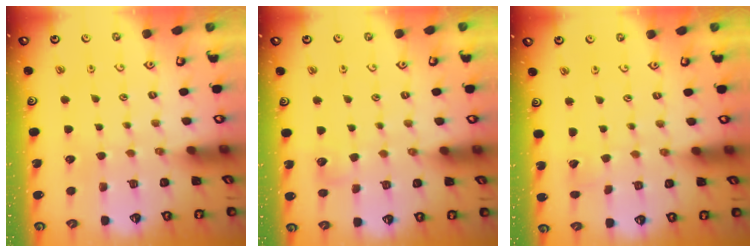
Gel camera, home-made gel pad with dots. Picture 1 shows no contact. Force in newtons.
{"total": 5.0, "press": 4.9, "slide": 0.7}
{"total": 2.7, "press": 2.6, "slide": 0.3}